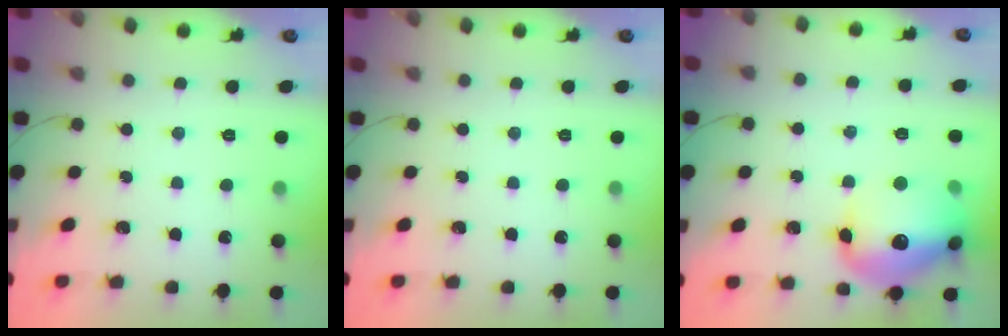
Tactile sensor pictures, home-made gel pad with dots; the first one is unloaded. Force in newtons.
{"total": 0.0}
{"total": 20.3, "press": 20.2, "slide": 2.0}